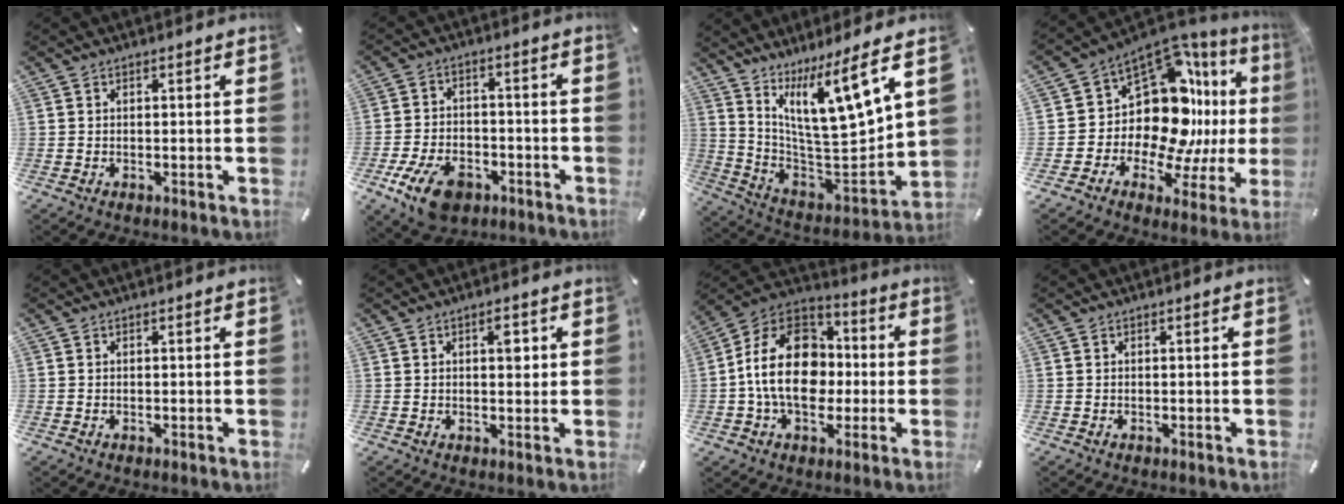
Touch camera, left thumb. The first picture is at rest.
{"total": 10.7, "force": [-5.5, 6.7, 6.2], "torque": [-0.125, 0.028, -0.096]}
{"total": 14.3, "force": [10.3, 3.0, 9.4], "torque": [-0.146, -0.108, 0.166]}
{"total": 15.9, "force": [3.5, 11.4, 10.5], "torque": [-0.184, -0.082, 0.062]}
{"total": 0.0}
{"total": 3.5, "force": [1.0, 1.8, 2.8], "torque": [-0.028, -0.006, 0.008]}
{"total": 19.9, "force": [-2.2, 14.8, 13.1], "torque": [-0.258, 0.028, -0.041]}
{"total": 0.0}